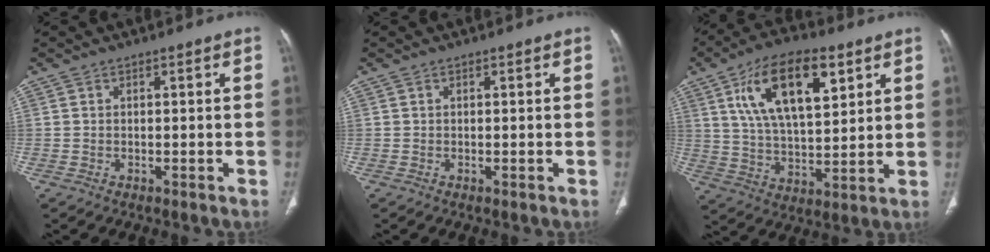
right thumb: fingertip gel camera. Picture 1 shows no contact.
{"total": 0.0}
{"total": 18.1, "force": [7.8, 8.3, 14.1], "torque": [-0.219, -0.020, 0.140]}